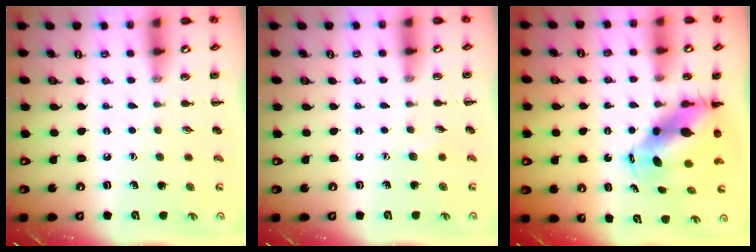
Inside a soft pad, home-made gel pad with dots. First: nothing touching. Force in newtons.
{"total": 3.8, "press": 3.7, "slide": 1.0}
{"total": 7.8, "press": 7.4, "slide": 2.2}